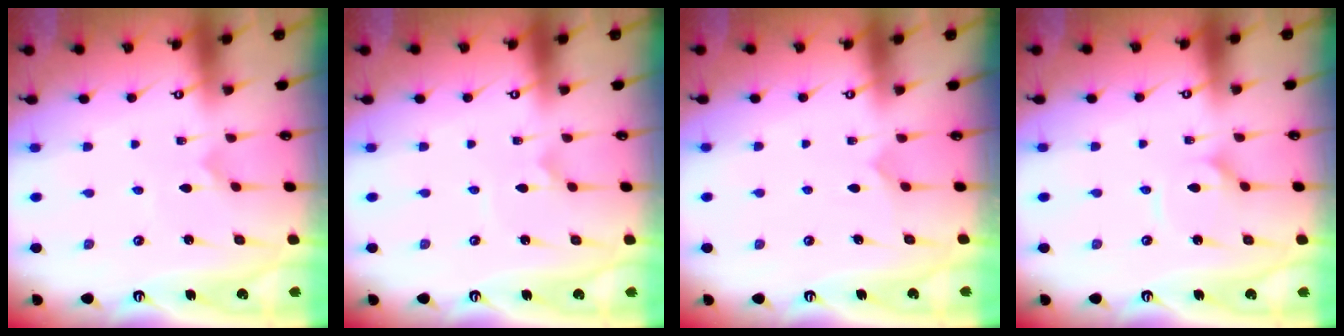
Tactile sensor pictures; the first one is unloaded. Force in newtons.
{"total": 1.2, "press": 1.2, "slide": 0.0}
{"total": 2.8, "press": 2.7, "slide": 0.2}
{"total": 2.9, "press": 2.9, "slide": 0.2}